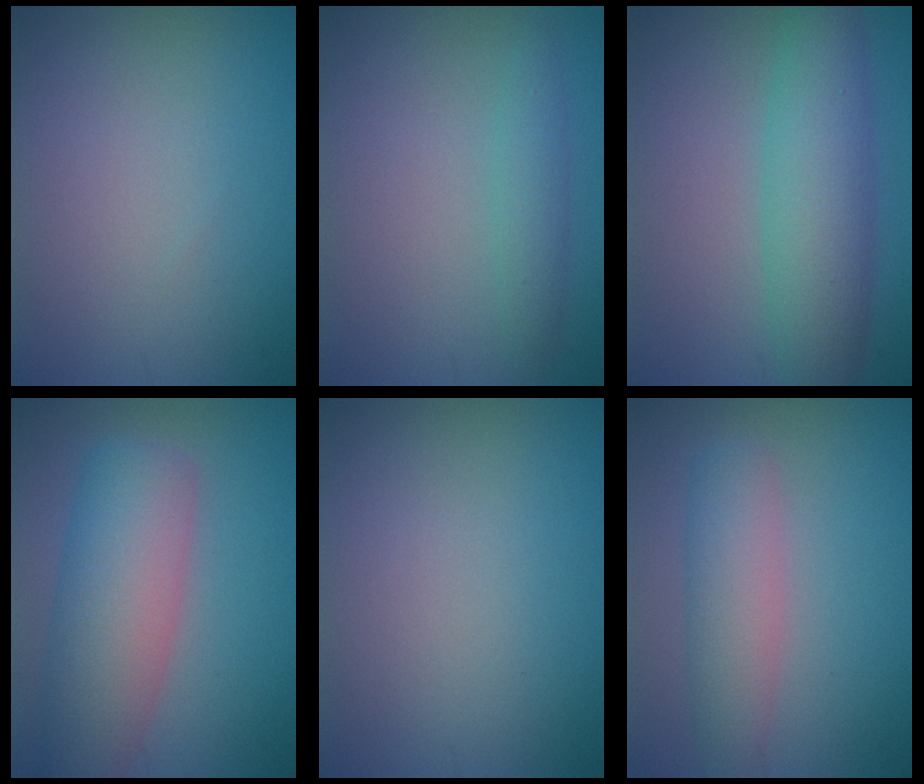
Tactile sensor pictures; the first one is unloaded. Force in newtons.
{"total": 1.8, "press": 1.8, "slide": 0.1}
{"total": 5.9, "press": 5.9, "slide": 0.1}
{"total": 8.1, "press": 8.1, "slide": 0.6}
{"total": 0.0}
{"total": 3.2, "press": 3.2, "slide": 0.3}